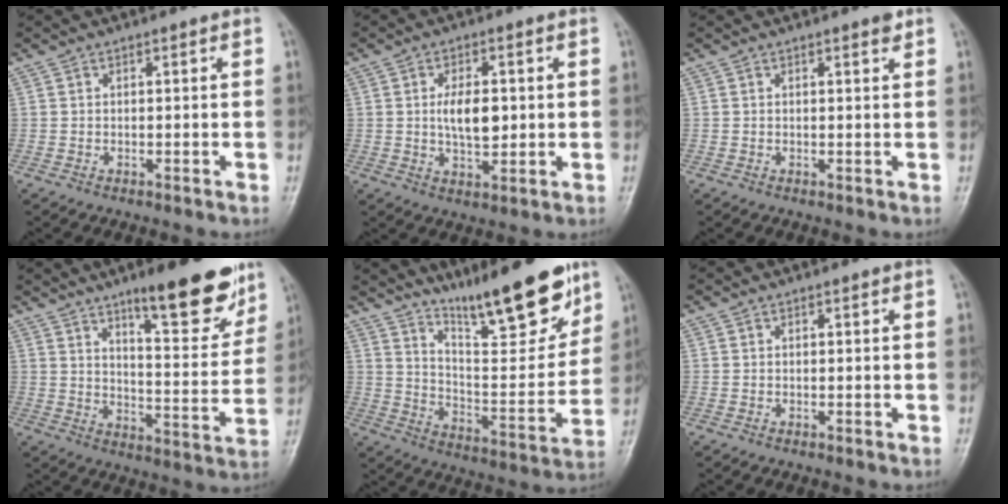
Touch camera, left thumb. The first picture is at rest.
{"total": 6.9, "force": [0.5, 3.6, 5.9], "torque": [-0.094, -0.006, 0.009]}
{"total": 1.1, "force": [0.8, 0.2, 0.8], "torque": [-0.010, -0.004, 0.010]}
{"total": 16.5, "force": [11.0, 4.4, 11.5], "torque": [-0.119, -0.069, 0.165]}
{"total": 19.1, "force": [14.0, 4.1, 12.3], "torque": [-0.144, -0.090, 0.233]}
{"total": 0.0}